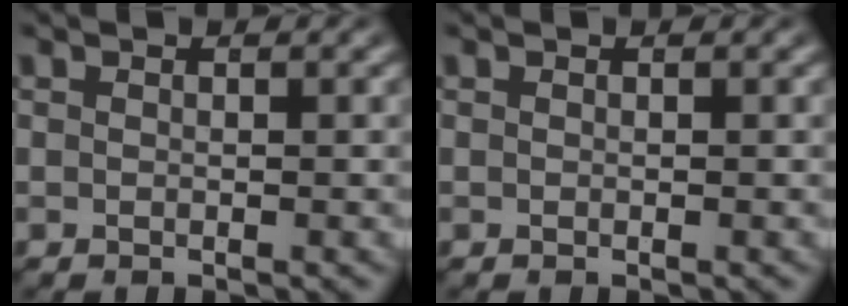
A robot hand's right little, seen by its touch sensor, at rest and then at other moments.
{"total": 0.0}